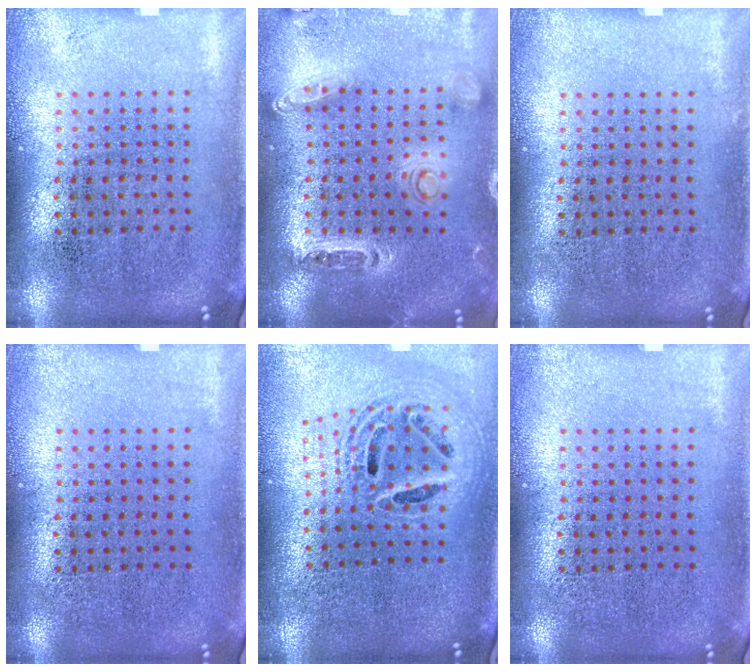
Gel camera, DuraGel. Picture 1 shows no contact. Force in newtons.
{"total": 1.5, "press": 1.4, "slide": 0.2}
{"total": 0.0}
{"total": 0.0}
{"total": 2.1, "press": 1.7, "slide": 1.2}
{"total": 0.0}